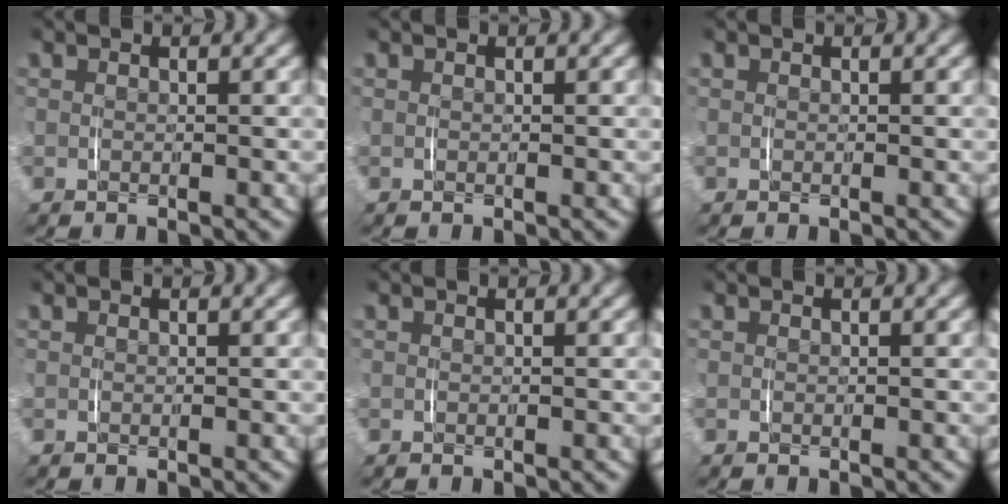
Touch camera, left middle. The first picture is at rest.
{"total": 0.0}
{"total": 0.0}
{"total": 0.0}
{"total": 0.0}
{"total": 0.0}